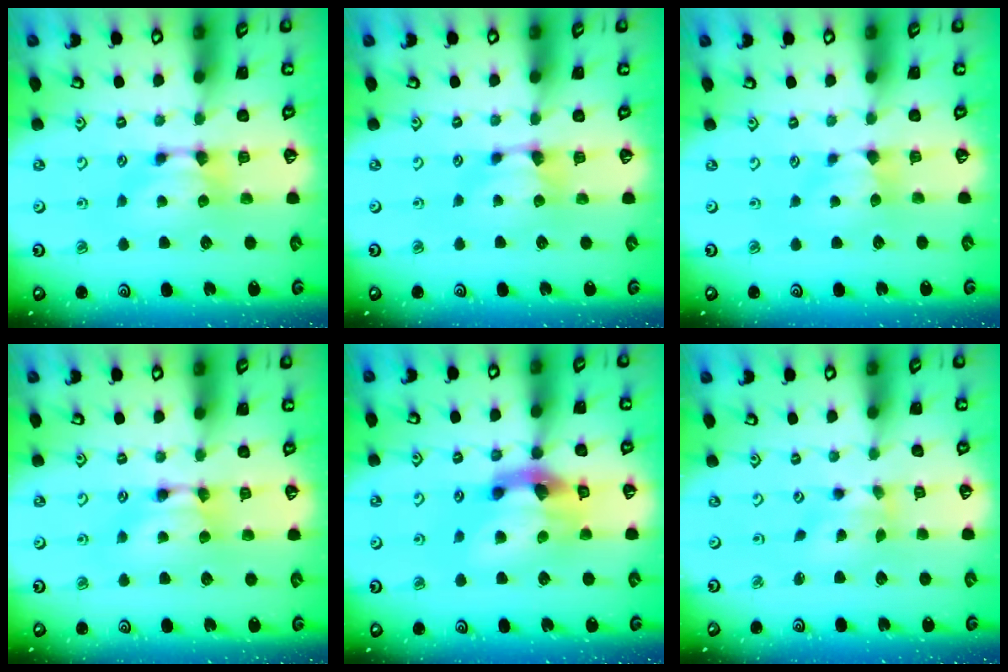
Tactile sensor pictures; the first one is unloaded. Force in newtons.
{"total": 1.1, "press": 0.4, "slide": 1.0}
{"total": 0.9, "press": 0.8, "slide": 0.5}
{"total": 1.7, "press": 1.7, "slide": 0.1}
{"total": 8.0, "press": 7.6, "slide": 2.7}
{"total": 1.3, "press": 0.4, "slide": 1.3}